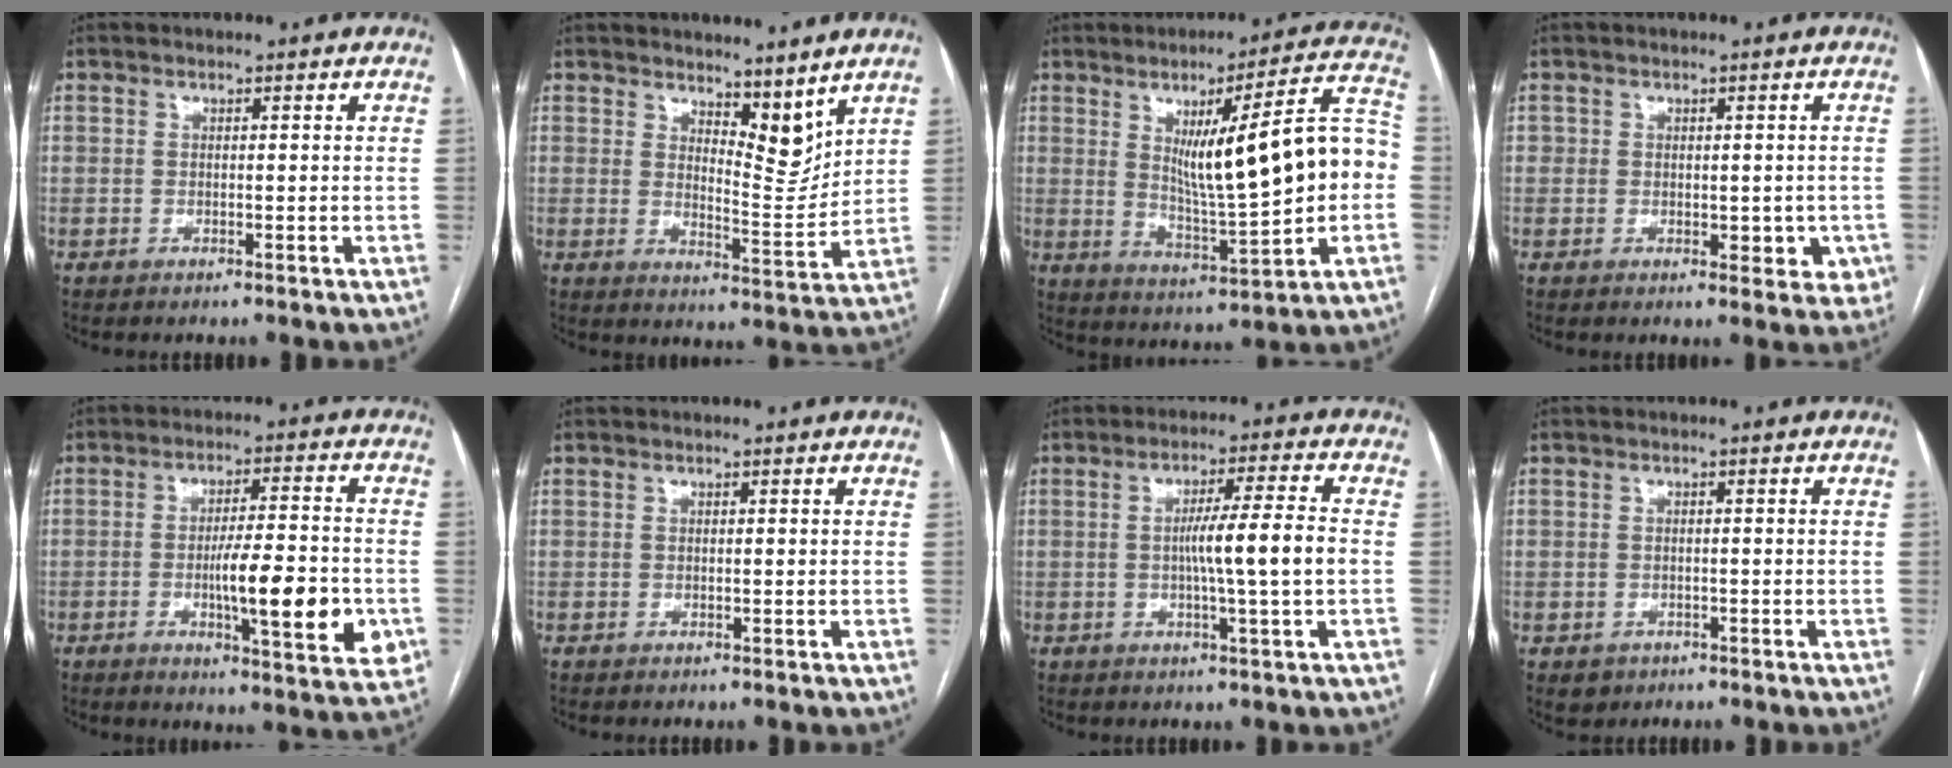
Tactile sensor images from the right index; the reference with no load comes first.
{"total": 6.7, "force": [5.2, 2.1, 3.6], "torque": [-0.051, -0.014, 0.090]}
{"total": 17.5, "force": [1.0, 1.7, 17.3], "torque": [-0.254, 0.017, 0.023]}
{"total": 5.0, "force": [-0.7, 3.8, 3.2], "torque": [-0.013, 0.007, -0.001]}
{"total": 14.0, "force": [-3.2, 2.3, 13.4], "torque": [-0.193, -0.006, -0.045]}
{"total": 0.0}
{"total": 8.1, "force": [-0.7, -0.9, 8.0], "torque": [-0.132, 0.005, -0.011]}
{"total": 2.6, "force": [-1.2, 2.3, 0.3], "torque": [0.000, 0.007, -0.012]}